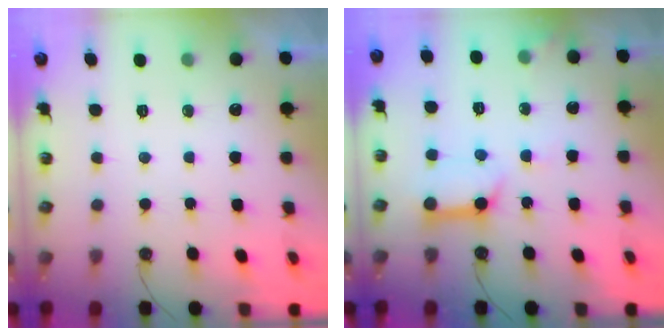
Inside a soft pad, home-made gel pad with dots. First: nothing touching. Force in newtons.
{"total": 11.1, "press": 11.0, "slide": 1.3}